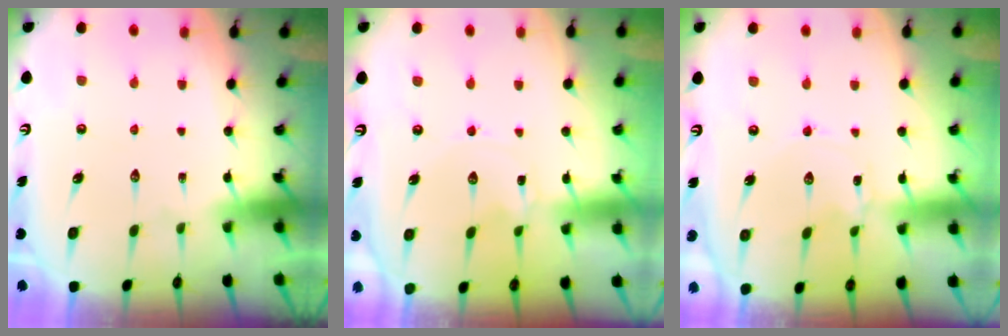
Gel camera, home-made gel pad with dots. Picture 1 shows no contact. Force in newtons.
{"total": 1.5, "press": 1.4, "slide": 0.2}
{"total": 1.6, "press": 1.6, "slide": 0.3}